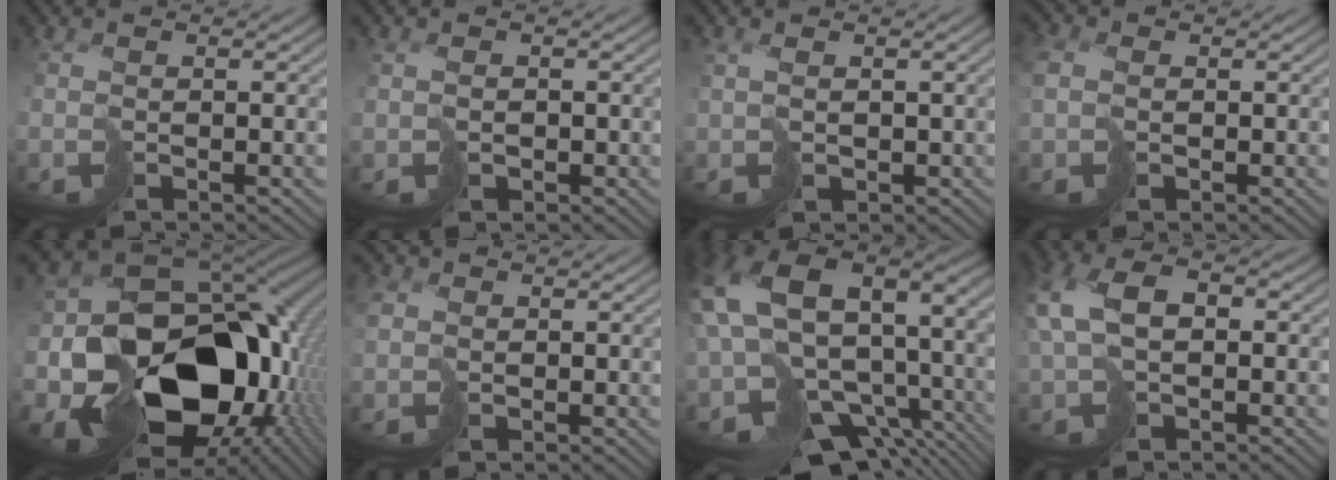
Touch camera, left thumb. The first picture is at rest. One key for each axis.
{"total": 1.6, "fx": -0.1, "fy": 1.5, "fz": 0.5, "tx": -0.011, "ty": 0.000, "tz": 0.000}
{"total": 2.2, "fx": 0.8, "fy": 1.2, "fz": 1.7, "tx": -0.036, "ty": -0.001, "tz": 0.024}
{"total": 4.1, "fx": -0.1, "fy": 3.4, "fz": 2.4, "tx": -0.089, "ty": 0.001, "tz": -0.006}
{"total": 20.1, "fx": -4.4, "fy": 13.9, "fz": 13.8, "tx": -0.289, "ty": -0.034, "tz": -0.042}
{"total": 3.5, "fx": 0.3, "fy": 3.0, "fz": 1.7, "tx": -0.069, "ty": 0.001, "tz": 0.000}
{"total": 16.4, "fx": -2.2, "fy": 11.5, "fz": 11.5, "tx": -0.280, "ty": -0.064, "tz": 0.027}
{"total": 7.9, "fx": 1.1, "fy": 4.8, "fz": 6.1, "tx": -0.157, "ty": 0.010, "tz": 0.021}